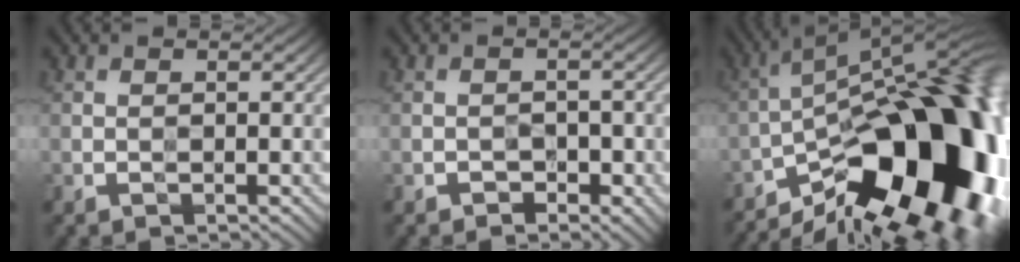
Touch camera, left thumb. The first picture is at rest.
{"total": 1.9, "force": [-1.2, 1.2, 0.8], "torque": [-0.008, 0.001, -0.020]}
{"total": 22.6, "force": [-11.9, 9.5, 16.7], "torque": [-0.191, -0.015, -0.178]}